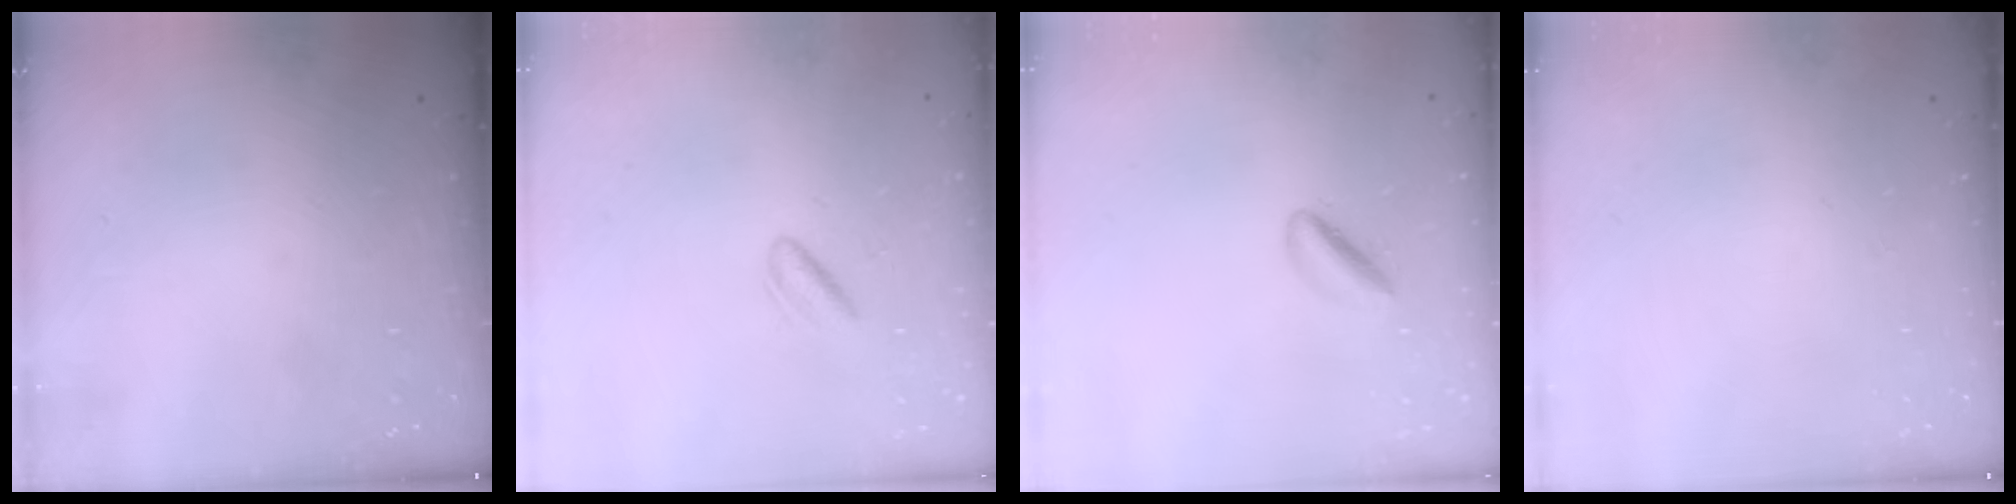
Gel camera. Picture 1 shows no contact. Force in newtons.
{"total": 2.9, "press": 2.6, "slide": 1.3}
{"total": 2.9, "press": 2.9, "slide": 0.5}
{"total": 0.0}